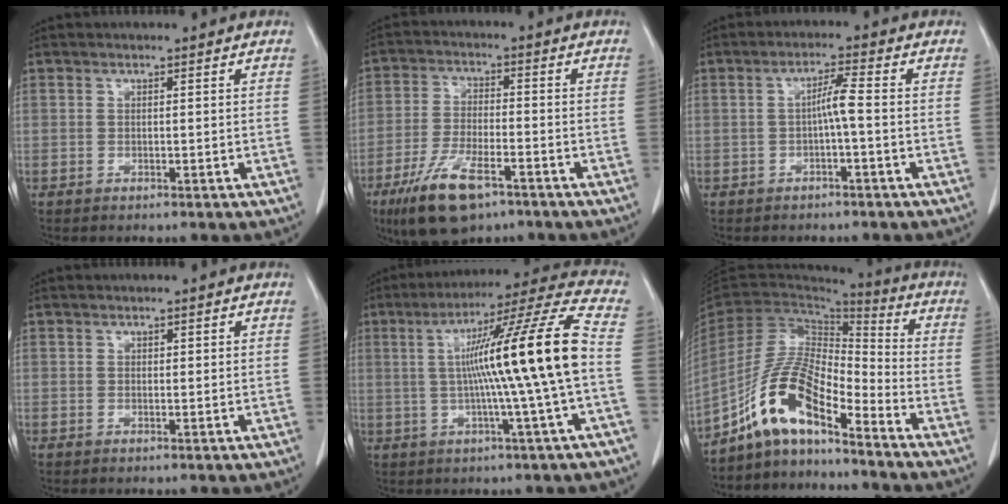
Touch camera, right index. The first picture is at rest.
{"total": 10.8, "force": [-6.6, 3.4, 7.8], "torque": [-0.158, -0.016, -0.115]}
{"total": 3.3, "force": [-0.5, -0.1, 3.3], "torque": [-0.057, 0.008, -0.007]}
{"total": 0.7, "force": [0.3, 0.3, 0.5], "torque": [-0.003, 0.000, 0.004]}
{"total": 17.1, "force": [0.0, -2.2, 17.0], "torque": [-0.260, 0.013, -0.008]}
{"total": 11.5, "force": [-8.1, 2.8, 7.6], "torque": [-0.162, 0.022, -0.152]}